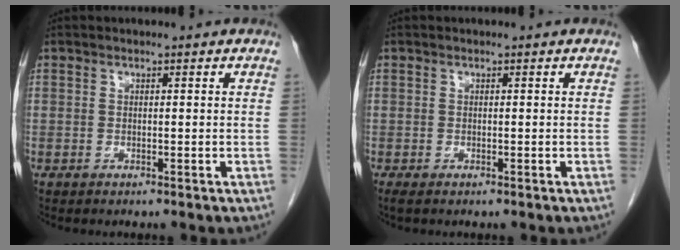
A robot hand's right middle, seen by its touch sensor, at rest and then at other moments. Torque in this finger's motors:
{"motor_torque": [0.36, 0.15, -0.02, 0.02]}